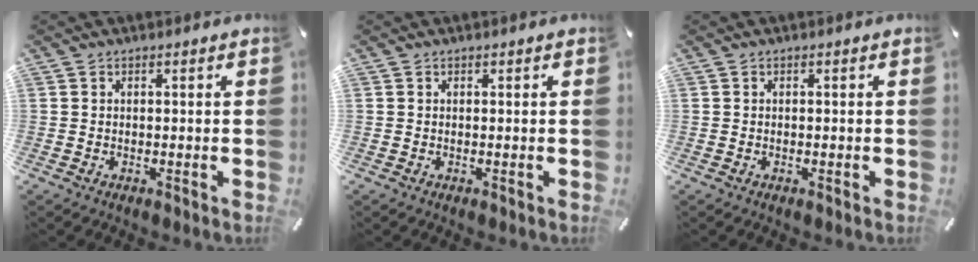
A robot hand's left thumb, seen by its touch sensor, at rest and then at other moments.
{"total": 0.0}
{"total": 0.6, "force": [-0.2, 0.1, 0.5], "torque": [-0.009, -0.002, -0.003]}